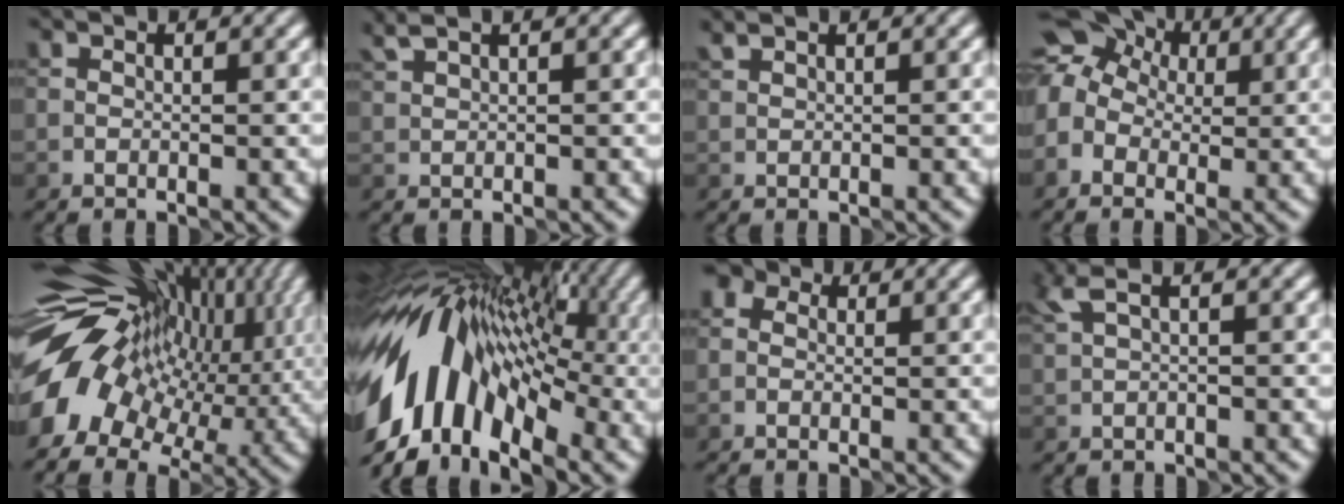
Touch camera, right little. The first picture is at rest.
{"total": 2.0, "force": [1.5, 0.6, 1.2], "torque": [-0.017, 0.012, 0.021]}
{"total": 0.6, "force": [0.6, 0.0, 0.2], "torque": [-0.003, 0.008, 0.011]}
{"total": 7.8, "force": [1.4, 6.4, 4.3], "torque": [-0.081, 0.040, -0.004]}
{"total": 15.1, "force": [1.0, 10.2, 11.0], "torque": [-0.217, 0.002, 0.029]}
{"total": 14.7, "force": [-1.4, 8.5, 11.9], "torque": [-0.195, 0.036, -0.039]}
{"total": 2.5, "force": [0.5, 2.1, 1.3], "torque": [-0.005, 0.014, -0.024]}
{"total": 1.7, "force": [0.9, 0.3, 1.4], "torque": [-0.029, 0.008, 0.019]}